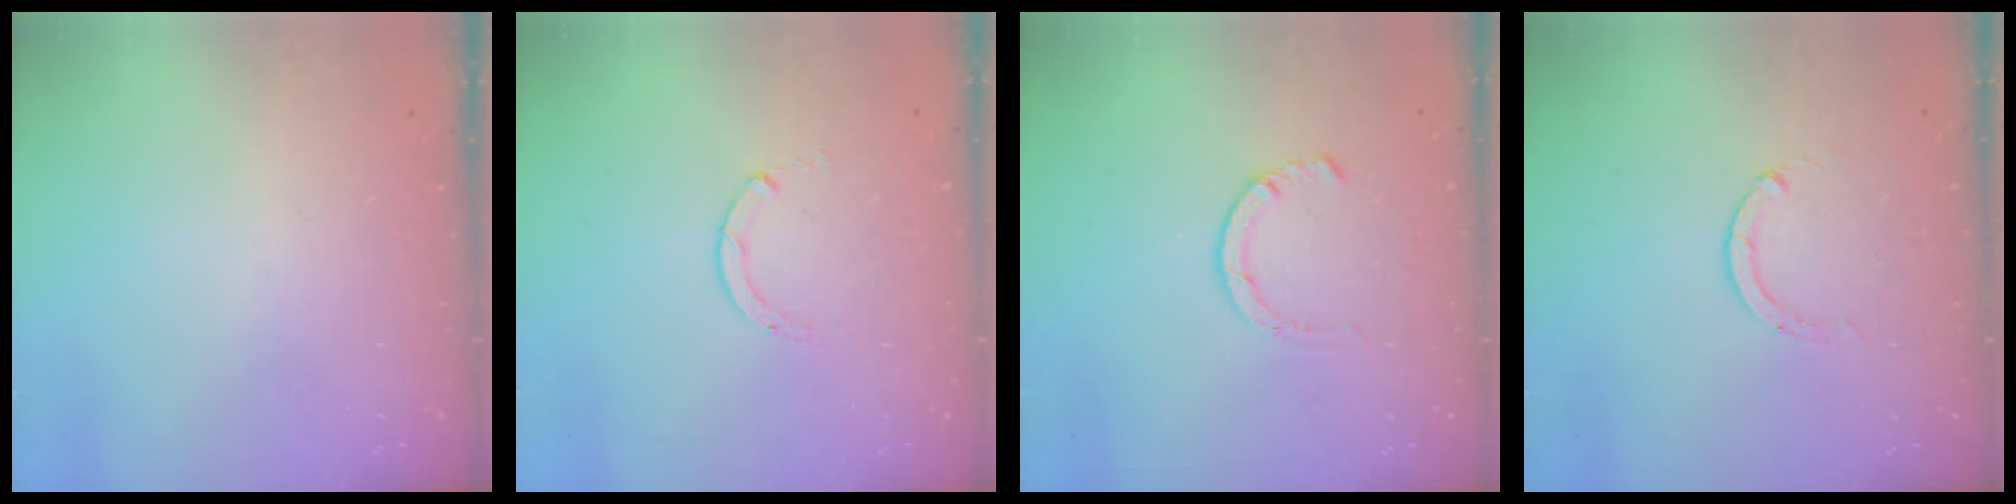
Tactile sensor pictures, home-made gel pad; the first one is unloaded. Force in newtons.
{"total": 0.8, "press": 0.7, "slide": 0.1}
{"total": 1.2, "press": 1.2, "slide": 0.3}
{"total": 0.0}